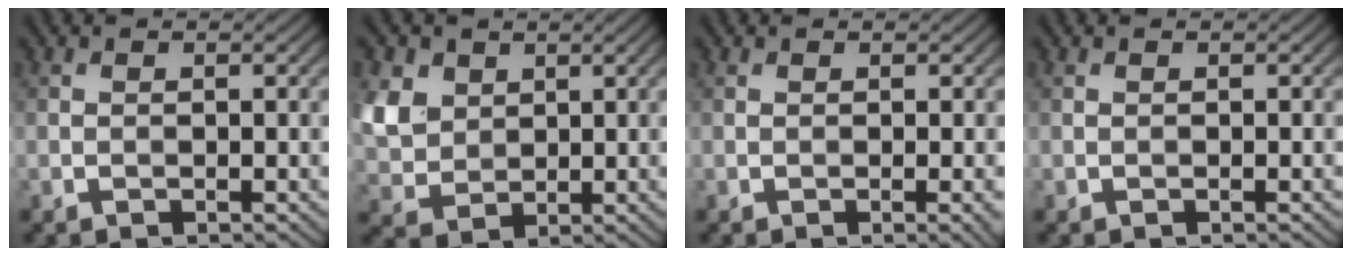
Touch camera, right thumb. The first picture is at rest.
{"total": 6.0, "force": [2.3, 4.7, 2.9], "torque": [-0.100, 0.000, 0.046]}
{"total": 1.4, "force": [-0.1, 0.2, 1.3], "torque": [-0.023, -0.001, -0.003]}
{"total": 0.0}